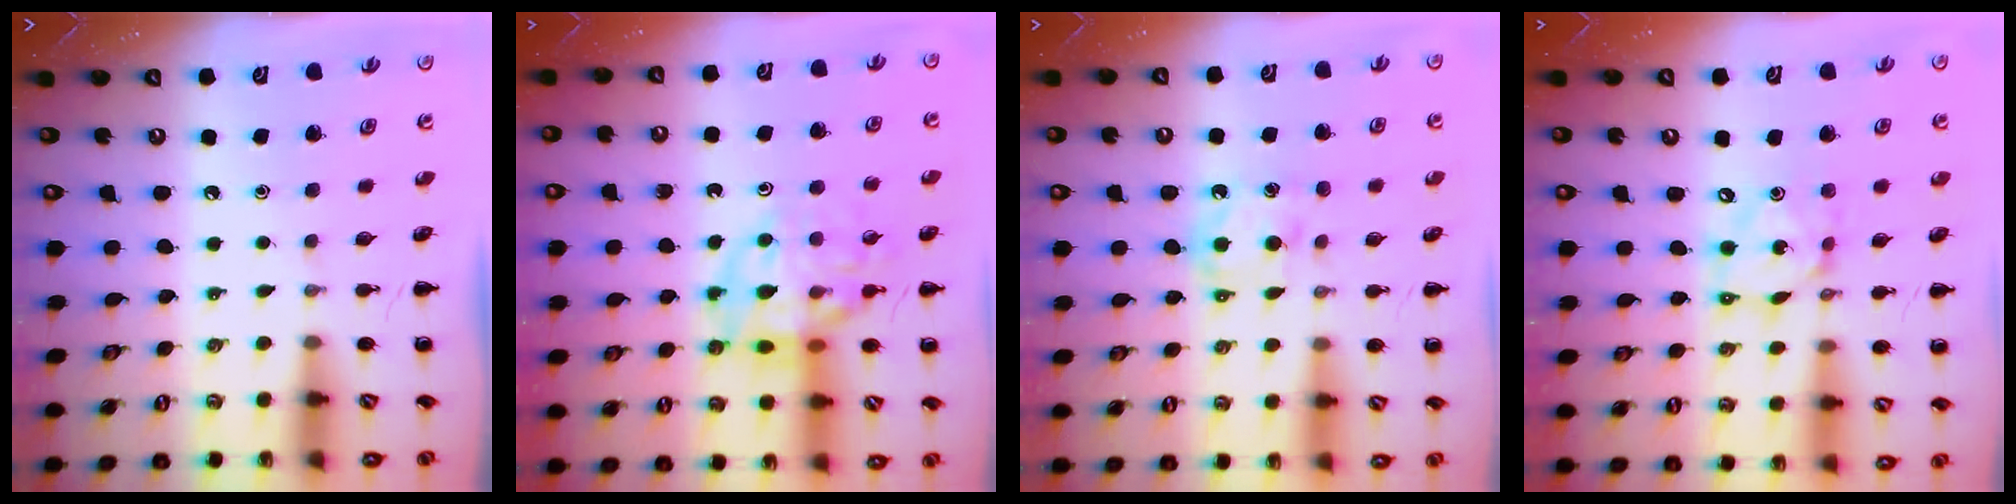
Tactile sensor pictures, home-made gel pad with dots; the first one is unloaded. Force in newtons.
{"total": 14.0, "press": 13.8, "slide": 2.1}
{"total": 6.9, "press": 6.9, "slide": 0.7}
{"total": 9.0, "press": 8.7, "slide": 2.1}